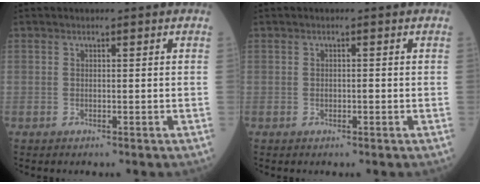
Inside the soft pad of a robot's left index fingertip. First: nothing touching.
{"total": 0.7, "force": [-0.1, 0.4, 0.5], "torque": [-0.010, 0.001, -0.002]}